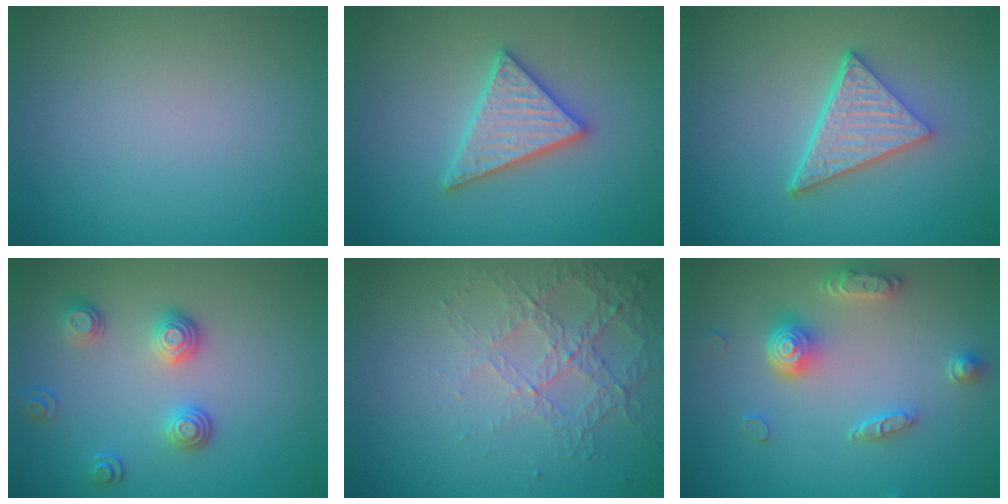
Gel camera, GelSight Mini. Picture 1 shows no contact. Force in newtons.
{"total": 4.4, "press": 4.4, "slide": 0.4}
{"total": 5.1, "press": 3.8, "slide": 3.5}
{"total": 2.9, "press": 2.5, "slide": 1.5}
{"total": 4.3, "press": 2.9, "slide": 3.1}
{"total": 4.5, "press": 3.5, "slide": 2.9}